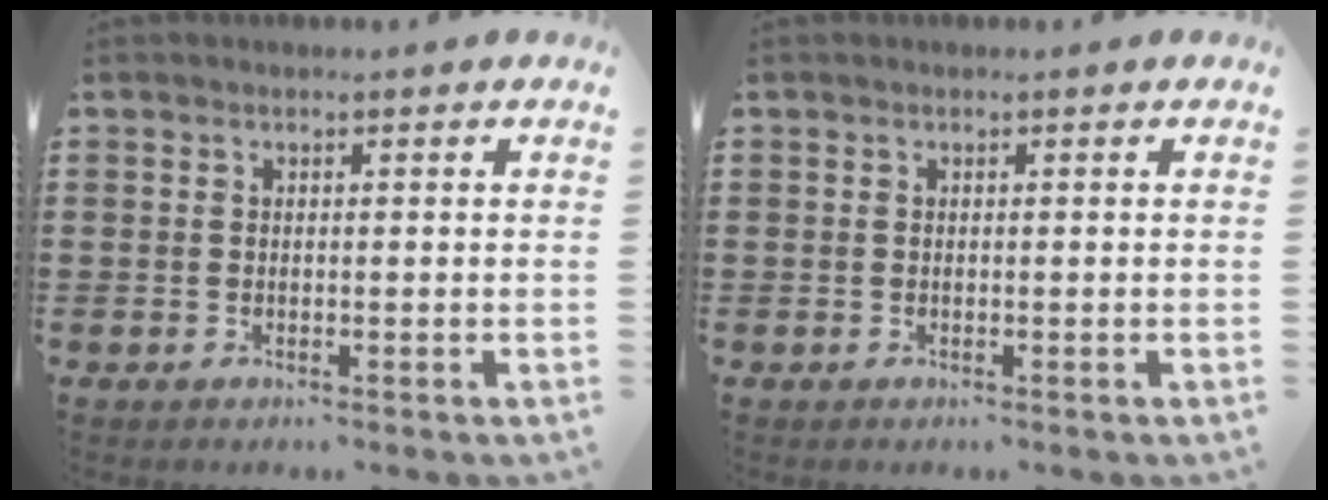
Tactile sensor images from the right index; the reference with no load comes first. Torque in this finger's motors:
{"motor_torque": [0.23, 0.92, 0.00, 0.00]}